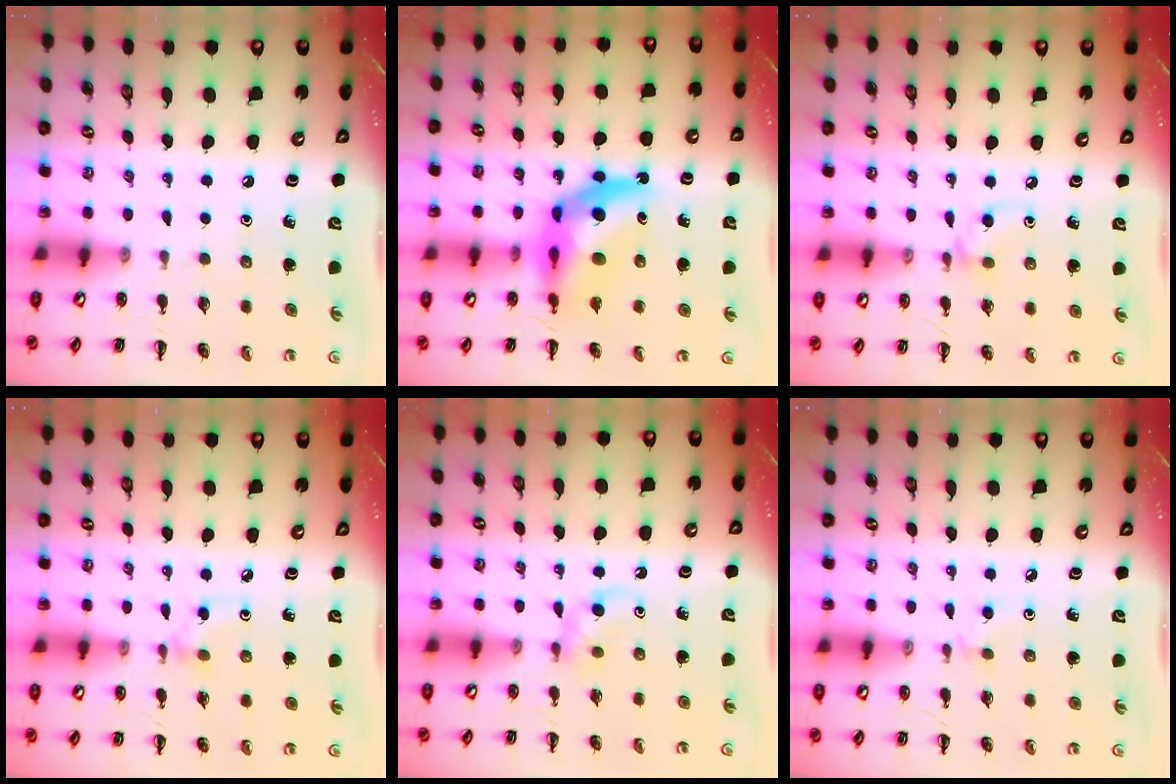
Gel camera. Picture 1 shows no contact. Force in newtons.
{"total": 11.9, "press": 11.3, "slide": 3.6}
{"total": 7.0, "press": 6.7, "slide": 2.0}
{"total": 2.8, "press": 2.6, "slide": 1.0}
{"total": 4.7, "press": 4.6, "slide": 1.0}
{"total": 2.8, "press": 2.6, "slide": 1.1}